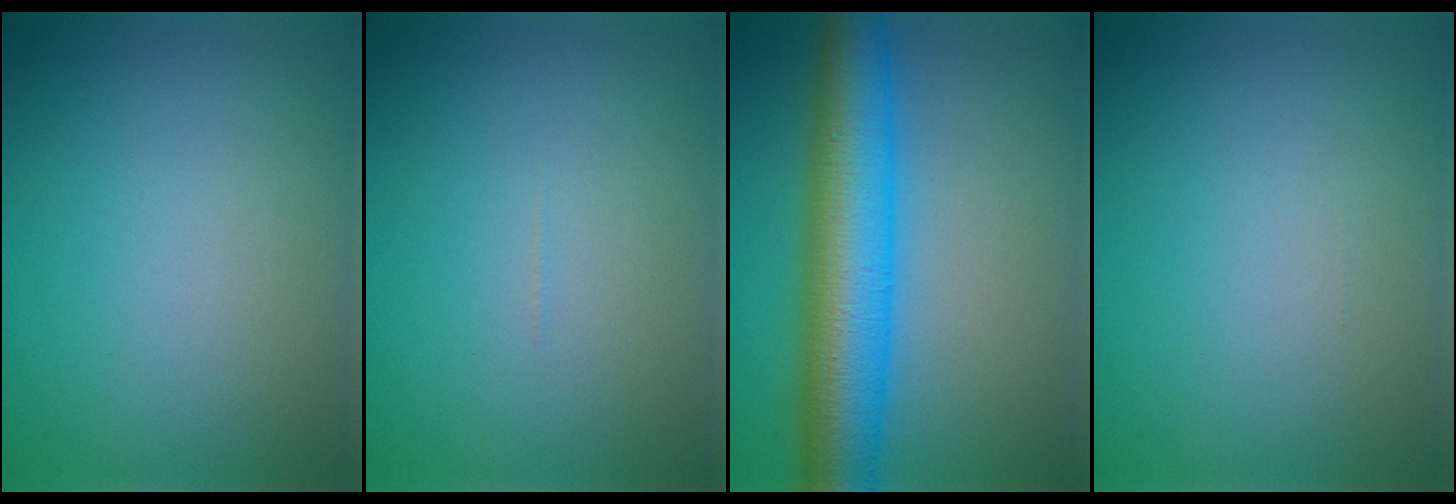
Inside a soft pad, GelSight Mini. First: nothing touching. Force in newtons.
{"total": 0.0}
{"total": 9.7, "press": 9.7, "slide": 0.1}
{"total": 0.0}